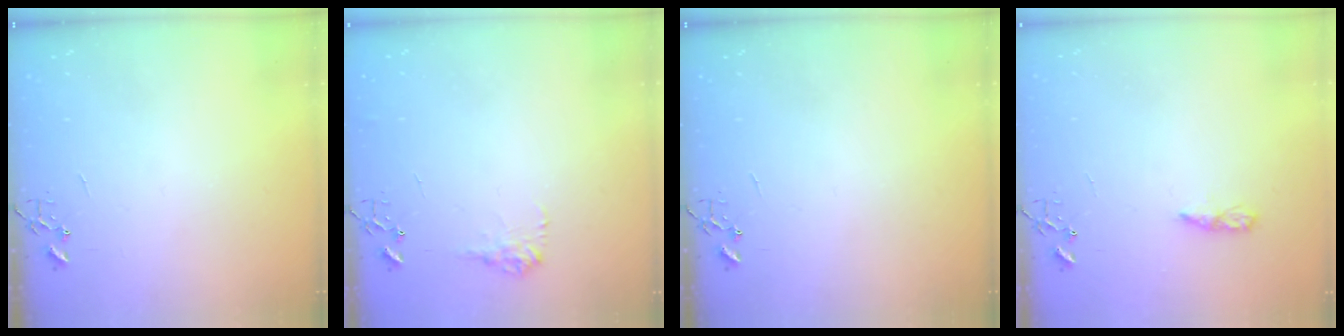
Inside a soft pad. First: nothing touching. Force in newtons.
{"total": 8.9, "press": 8.9, "slide": 0.3}
{"total": 0.0}
{"total": 5.1, "press": 5.1, "slide": 0.6}